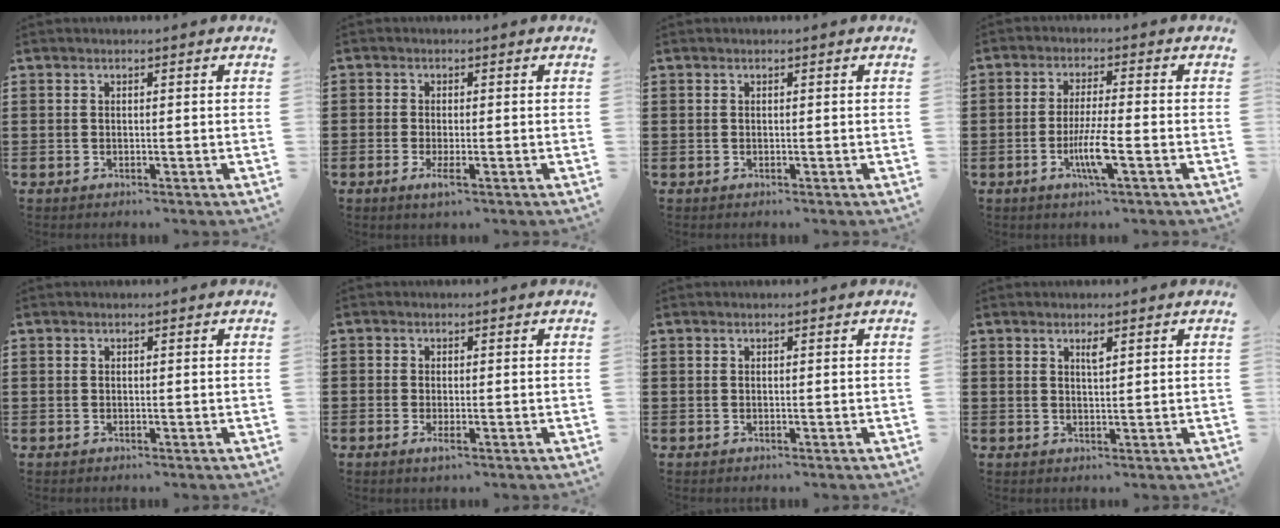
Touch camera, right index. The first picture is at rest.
{"total": 1.9, "force": [-1.0, 0.4, 1.6], "torque": [-0.035, -0.006, -0.019]}
{"total": 0.0}
{"total": 6.5, "force": [-2.2, 0.6, 6.0], "torque": [-0.126, -0.019, -0.045]}
{"total": 0.0}
{"total": 1.2, "force": [-0.5, 0.4, 1.0], "torque": [-0.020, -0.004, -0.008]}
{"total": 0.0}
{"total": 1.6, "force": [0.9, 0.4, 1.3], "torque": [-0.018, -0.001, 0.012]}